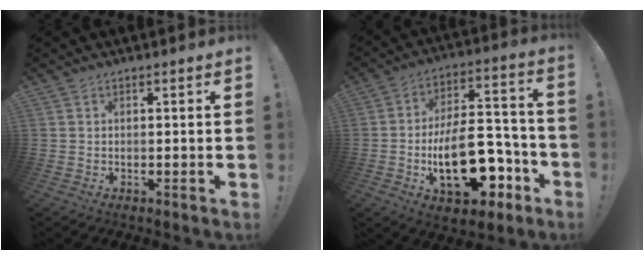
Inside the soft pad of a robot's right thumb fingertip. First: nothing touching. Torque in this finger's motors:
{"motor_torque": [0.53, 0.78, 2.00, -0.77, 0.48]}